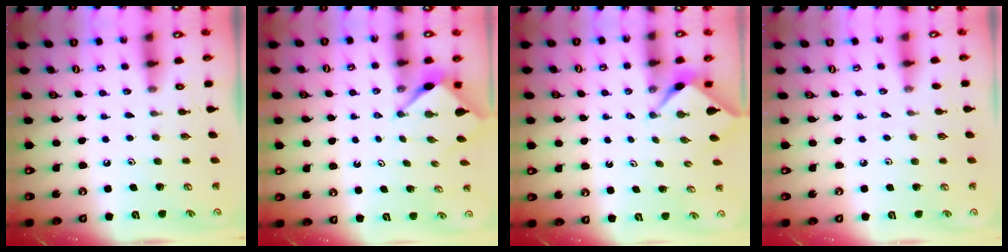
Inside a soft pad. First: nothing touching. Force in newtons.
{"total": 2.9, "press": 2.9, "slide": 0.3}
{"total": 2.4, "press": 2.4, "slide": 0.3}
{"total": 1.1, "press": 1.0, "slide": 0.4}